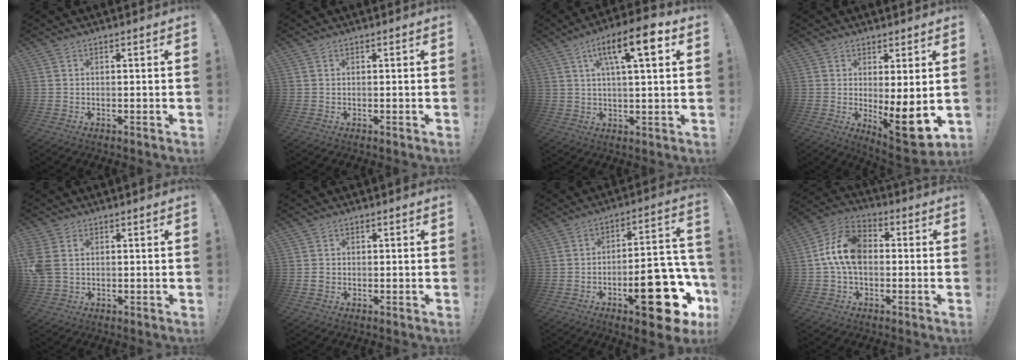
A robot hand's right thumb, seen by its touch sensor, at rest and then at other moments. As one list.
[{"total": 0.0}, {"total": 12.5, "force": [4.5, 3.4, 11.1], "torque": [-0.177, -0.006, 0.066]}, {"total": 9.6, "force": [-0.3, 1.6, 9.4], "torque": [-0.105, -0.034, 0.000]}, {"total": 5.5, "force": [1.3, 4.2, 3.3], "torque": [-0.078, -0.003, 0.025]}, {"total": 1.7, "force": [-0.2, 1.4, 0.9], "torque": [-0.015, 0.005, -0.004]}, {"total": 22.4, "force": [-9.1, 7.8, 18.9], "torque": [-0.243, 0.050, -0.132]}, {"total": 13.4, "force": [0.4, 9.1, 9.9], "torque": [-0.183, 0.016, 0.009]}]